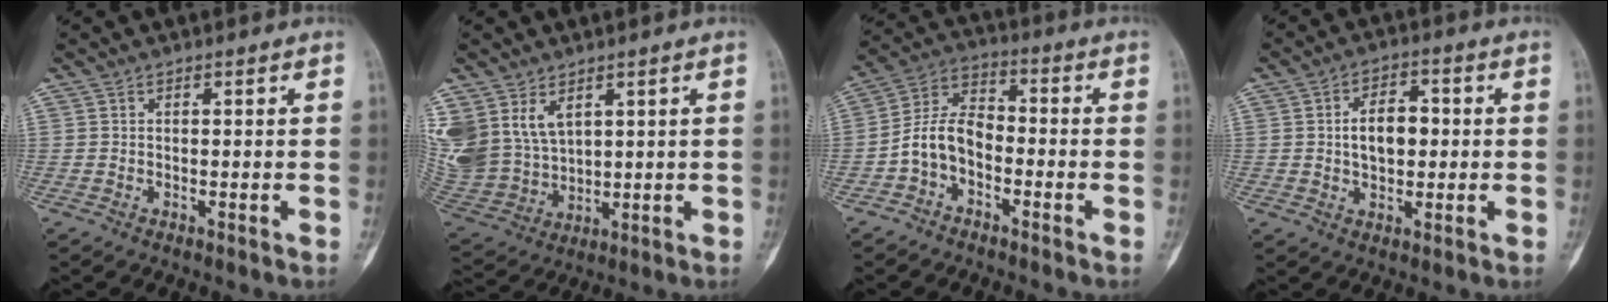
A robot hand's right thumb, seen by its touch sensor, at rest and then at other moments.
{"total": 13.8, "force": [5.9, 9.8, 7.7], "torque": [-0.178, -0.009, 0.145]}
{"total": 8.3, "force": [-3.0, 5.4, 5.7], "torque": [-0.103, 0.041, -0.069]}
{"total": 7.6, "force": [0.3, 4.6, 5.9], "torque": [-0.083, 0.013, 0.002]}